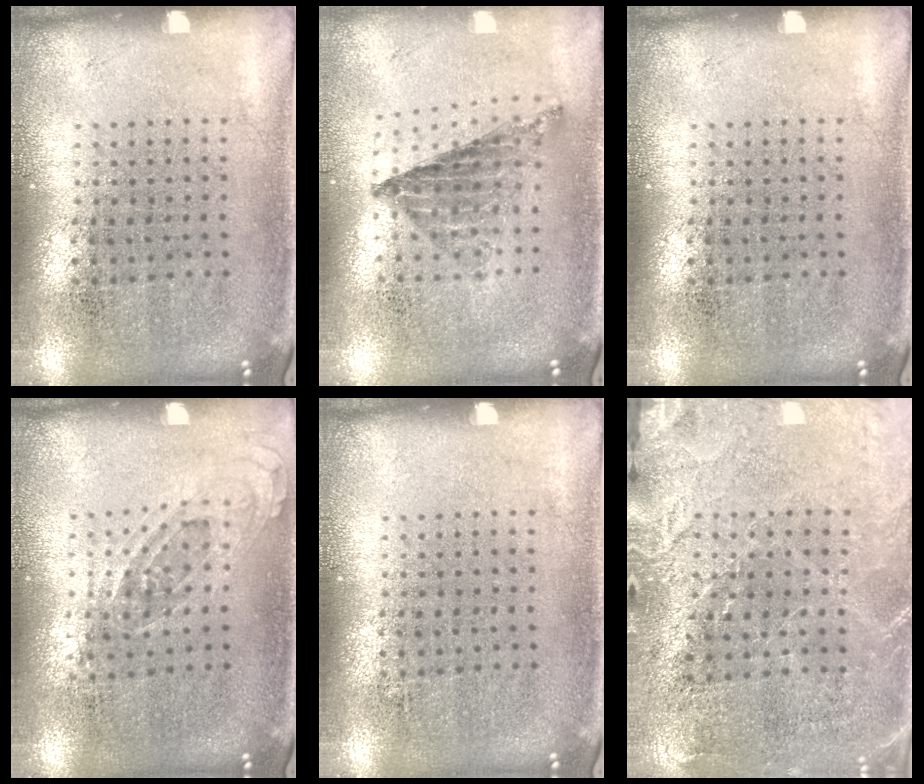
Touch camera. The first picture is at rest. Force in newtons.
{"total": 0.9, "press": 0.9, "slide": 0.0}
{"total": 0.0}
{"total": 0.7, "press": 0.7, "slide": 0.3}
{"total": 0.0}
{"total": 2.8, "press": 2.6, "slide": 0.9}